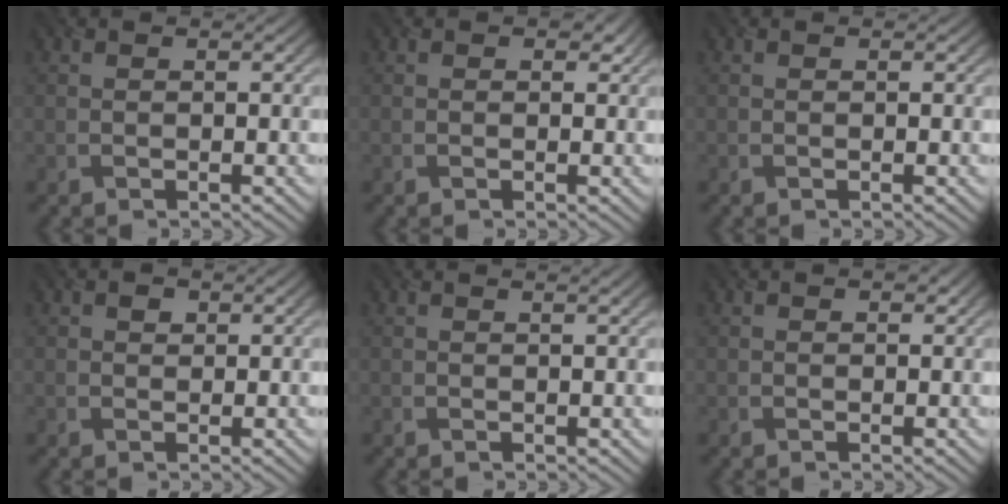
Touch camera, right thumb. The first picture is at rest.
{"total": 0.9, "force": [0.4, 0.7, 0.4], "torque": [-0.004, -0.005, 0.008]}
{"total": 0.0}
{"total": 0.7, "force": [0.4, 0.6, 0.1], "torque": [0.000, -0.003, 0.005]}
{"total": 0.8, "force": [0.7, -0.2, 0.3], "torque": [-0.004, 0.001, 0.009]}
{"total": 0.6, "force": [0.3, 0.4, 0.3], "torque": [0.000, -0.002, 0.006]}